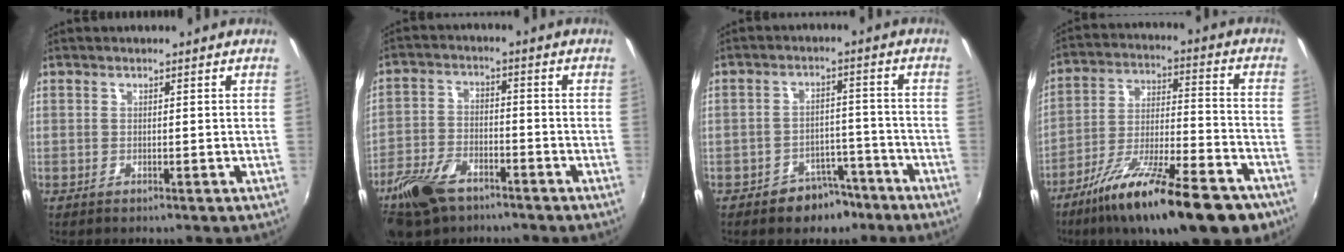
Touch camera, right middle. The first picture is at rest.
{"total": 11.0, "force": [-7.5, 5.6, 5.8], "torque": [-0.143, -0.009, -0.145]}
{"total": 6.7, "force": [-4.8, 4.3, 1.9], "torque": [-0.041, 0.022, -0.057]}
{"total": 22.7, "force": [-15.4, 5.6, 15.7], "torque": [-0.269, -0.044, -0.240]}